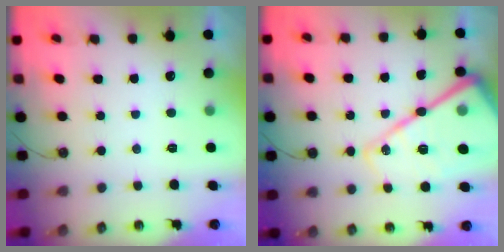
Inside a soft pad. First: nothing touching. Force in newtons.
{"total": 26.9, "press": 26.7, "slide": 3.2}